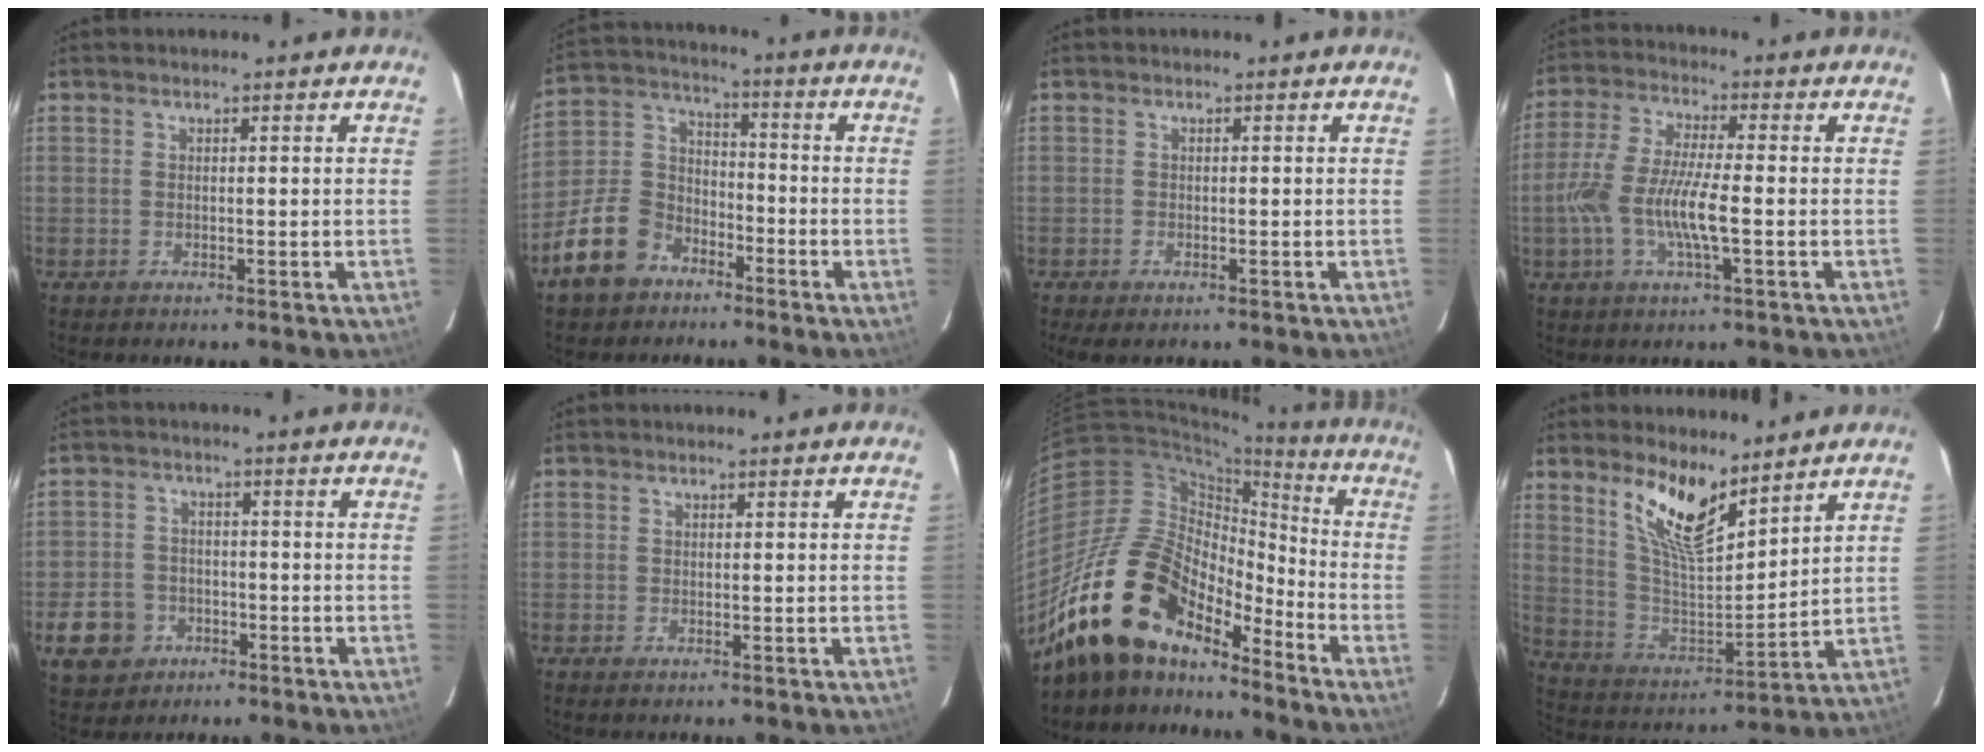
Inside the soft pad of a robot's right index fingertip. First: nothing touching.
{"total": 13.6, "force": [-8.3, 9.3, 5.5], "torque": [-0.141, 0.040, -0.141]}
{"total": 2.2, "force": [-1.5, 1.0, 1.2], "torque": [-0.025, -0.007, -0.028]}
{"total": 11.1, "force": [-2.5, 2.3, 10.5], "torque": [-0.222, -0.003, -0.052]}
{"total": 8.3, "force": [-3.8, 6.9, 2.5], "torque": [-0.076, 0.017, -0.055]}
{"total": 0.8, "force": [-0.6, 0.3, 0.6], "torque": [-0.013, -0.003, -0.010]}
{"total": 21.0, "force": [-15.9, 9.4, 9.9], "torque": [-0.178, 0.006, -0.285]}
{"total": 12.8, "force": [8.9, 3.9, 8.4], "torque": [-0.163, -0.008, 0.177]}